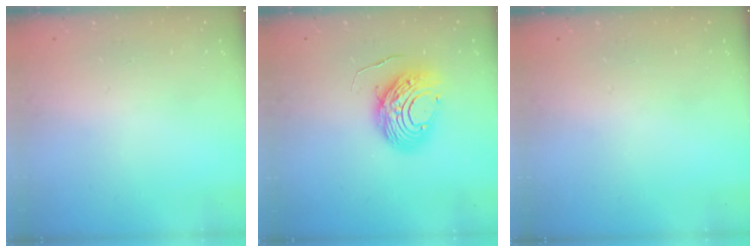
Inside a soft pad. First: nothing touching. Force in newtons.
{"total": 11.1, "press": 11.0, "slide": 1.0}
{"total": 0.0}